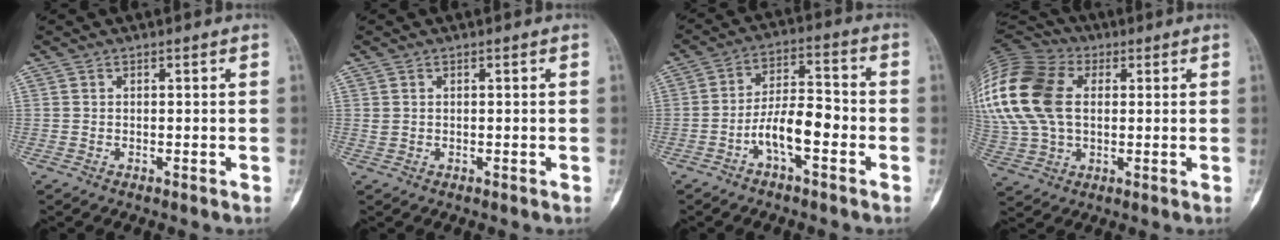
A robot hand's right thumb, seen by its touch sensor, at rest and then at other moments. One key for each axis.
{"total": 1.5, "fx": 0.2, "fy": 1.1, "fz": 1.0, "tx": -0.023, "ty": 0.004, "tz": 0.007}
{"total": 8.9, "fx": -3.4, "fy": 3.6, "fz": 7.5, "tx": -0.124, "ty": 0.041, "tz": -0.064}
{"total": 25.8, "fx": 5.2, "fy": 17.4, "fz": 18.4, "tx": -0.440, "ty": 0.036, "tz": 0.100}